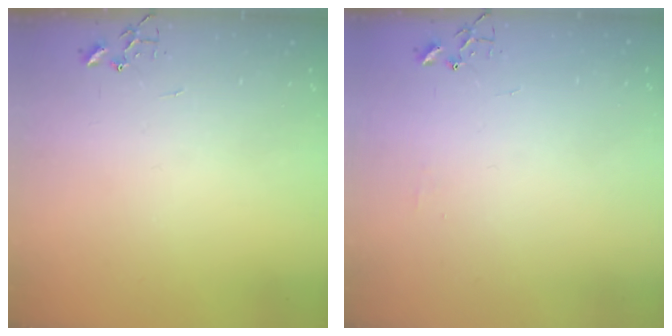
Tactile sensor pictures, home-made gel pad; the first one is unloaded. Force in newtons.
{"total": 3.8, "press": 3.7, "slide": 0.6}